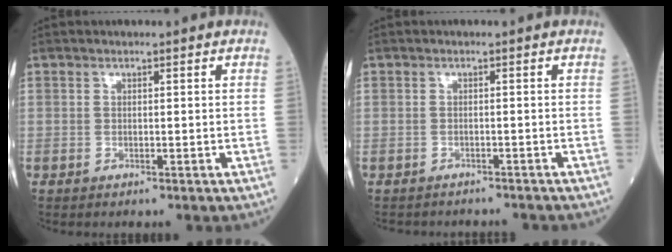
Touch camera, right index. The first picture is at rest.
{"total": 6.0, "force": [-5.6, 1.9, 1.1], "torque": [-0.008, 0.001, -0.070]}